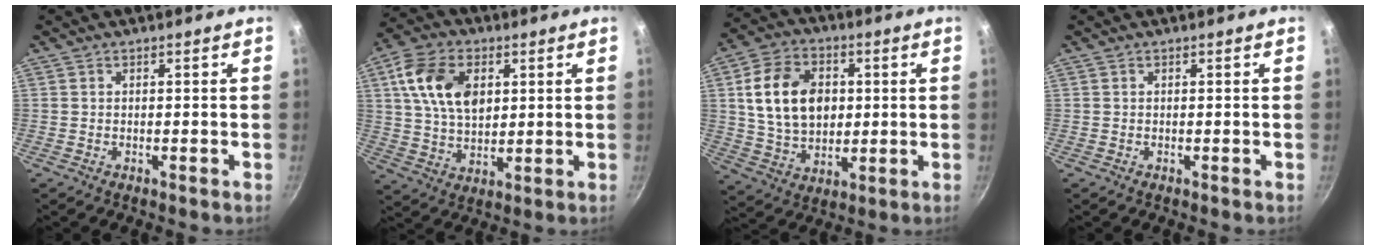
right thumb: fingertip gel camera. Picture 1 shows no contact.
{"total": 13.3, "force": [3.8, 8.7, 9.4], "torque": [-0.156, -0.005, 0.068]}
{"total": 15.7, "force": [2.5, 11.4, 10.5], "torque": [-0.170, 0.001, 0.047]}
{"total": 0.0}